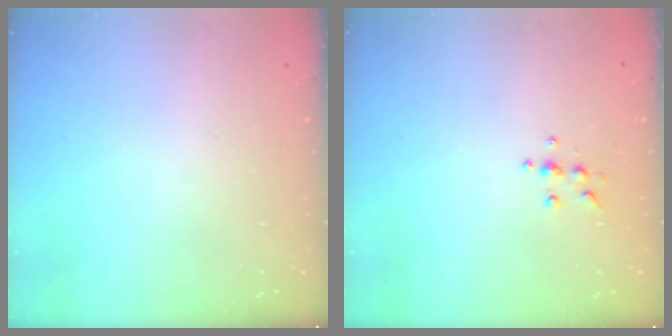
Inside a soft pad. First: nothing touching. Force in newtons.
{"total": 5.6, "press": 5.6, "slide": 0.7}